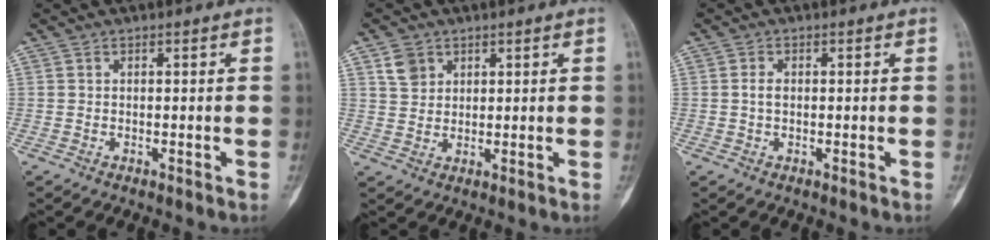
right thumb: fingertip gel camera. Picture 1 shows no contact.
{"total": 4.2, "force": [2.2, 3.2, 1.5], "torque": [-0.015, -0.009, 0.046]}
{"total": 1.6, "force": [0.0, 1.0, 1.2], "torque": [-0.021, 0.003, -0.003]}